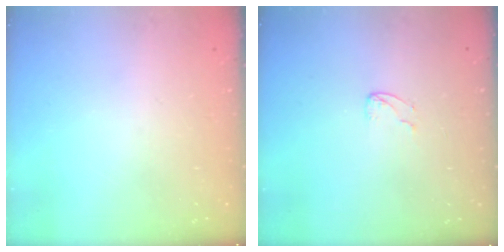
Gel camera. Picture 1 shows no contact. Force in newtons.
{"total": 3.8, "press": 3.8, "slide": 0.3}